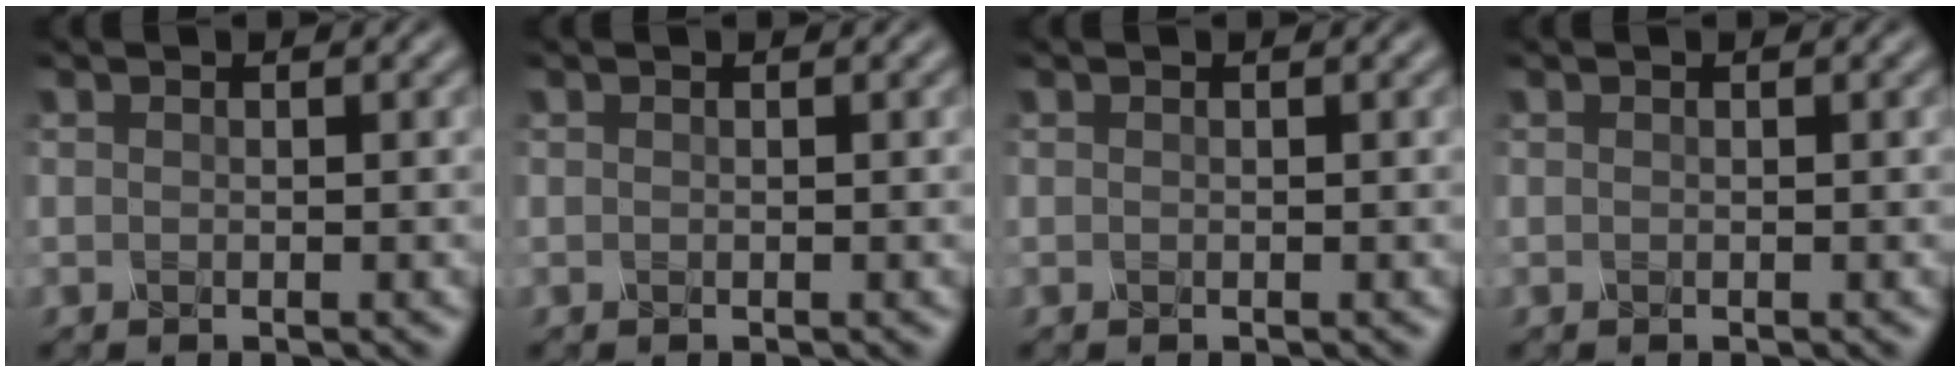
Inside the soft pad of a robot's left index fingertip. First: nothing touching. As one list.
[{"total": 0.0}, {"total": 0.0}, {"total": 0.0}]